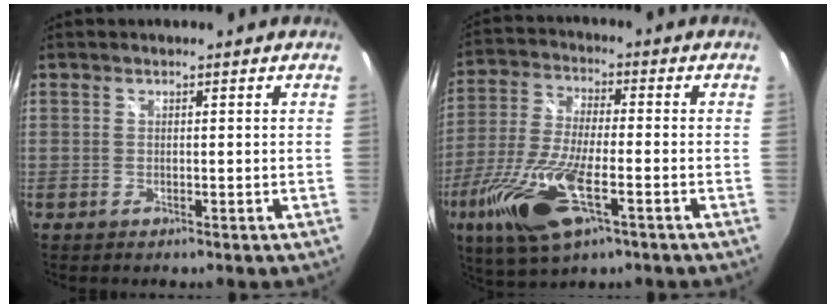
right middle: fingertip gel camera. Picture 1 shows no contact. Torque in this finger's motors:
{"motor_torque": [2.14, 0.00, 0.46, 0.21]}